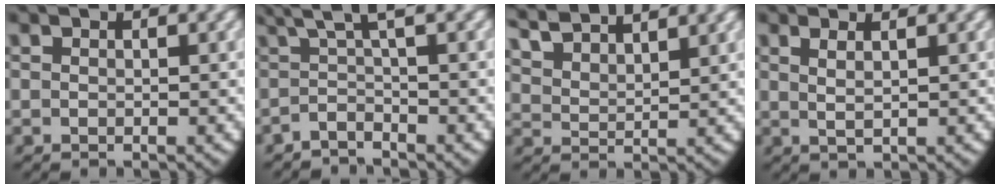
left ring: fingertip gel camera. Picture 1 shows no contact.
{"total": 2.1, "force": [0.4, -0.1, 2.1], "torque": [-0.034, 0.002, 0.007]}
{"total": 4.7, "force": [3.9, 1.9, 1.9], "torque": [-0.055, -0.001, 0.072]}
{"total": 1.6, "force": [0.9, 0.0, 1.3], "torque": [-0.030, -0.004, 0.025]}